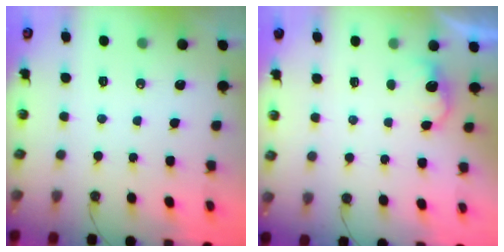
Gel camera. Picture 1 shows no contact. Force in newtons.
{"total": 4.0, "press": 3.8, "slide": 1.0}